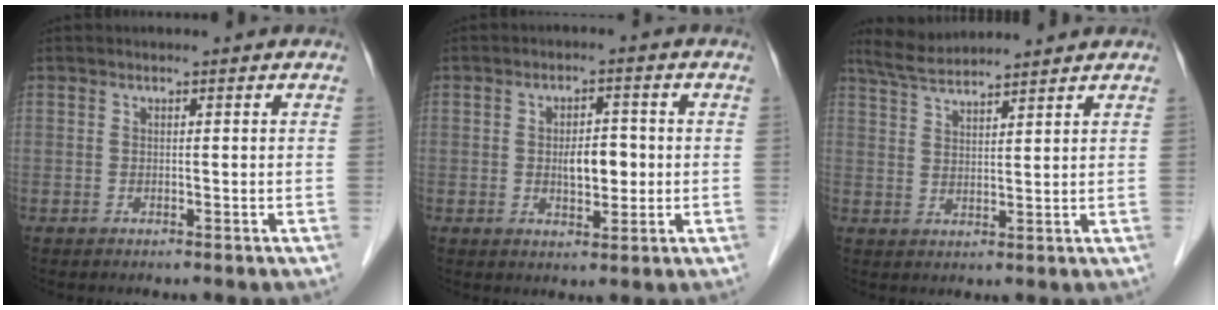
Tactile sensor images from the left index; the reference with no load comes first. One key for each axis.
{"total": 4.8, "fx": -0.2, "fy": 2.3, "fz": 4.2, "tx": -0.068, "ty": 0.002, "tz": 0.000}
{"total": 6.5, "fx": 6.2, "fy": -0.2, "fz": 1.9, "tx": -0.043, "ty": 0.028, "tz": 0.113}